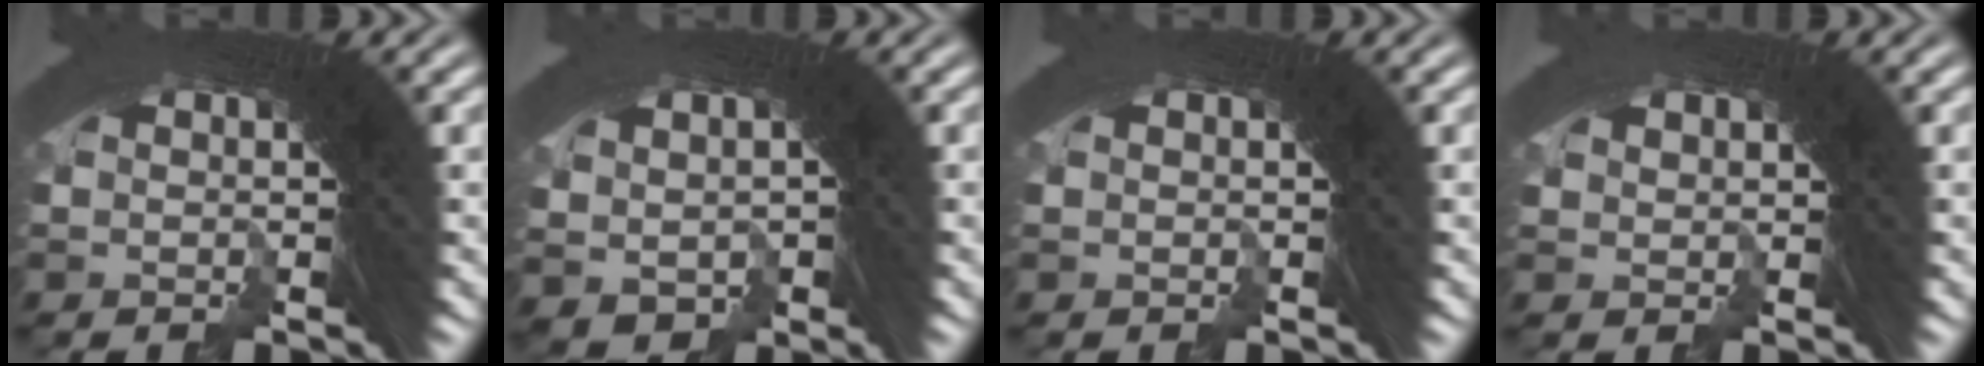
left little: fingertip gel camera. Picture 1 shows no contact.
{"total": 5.1, "force": [-2.4, 4.3, 1.2], "torque": [-0.048, -0.037, -0.020]}
{"total": 0.0}
{"total": 1.1, "force": [-0.7, 0.2, -0.8], "torque": [-0.002, -0.012, -0.004]}